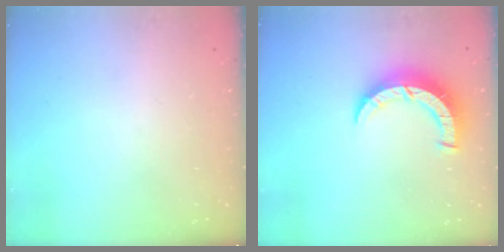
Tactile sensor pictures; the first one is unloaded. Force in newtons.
{"total": 8.4, "press": 8.4, "slide": 0.3}